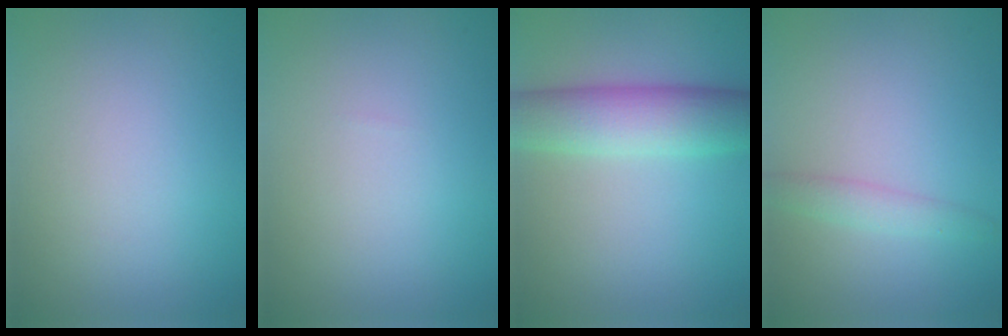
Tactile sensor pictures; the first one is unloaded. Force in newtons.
{"total": 0.0}
{"total": 6.2, "press": 6.2, "slide": 0.0}
{"total": 1.8, "press": 1.7, "slide": 0.2}